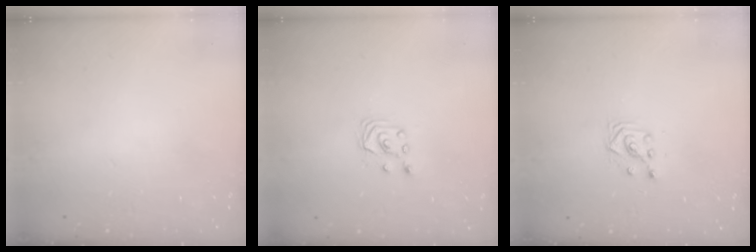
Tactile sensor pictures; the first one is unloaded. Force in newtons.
{"total": 2.6, "press": 2.6, "slide": 0.3}
{"total": 3.0, "press": 3.0, "slide": 0.1}